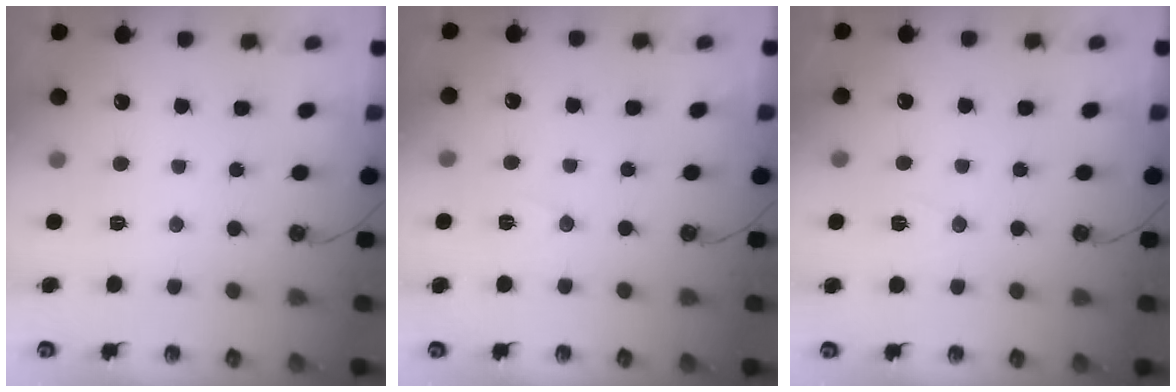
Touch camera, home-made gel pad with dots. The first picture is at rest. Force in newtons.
{"total": 6.1, "press": 4.2, "slide": 4.4}
{"total": 7.0, "press": 5.3, "slide": 4.6}